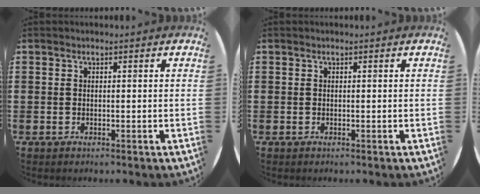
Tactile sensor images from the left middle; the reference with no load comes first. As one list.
[{"total": 0.0}]